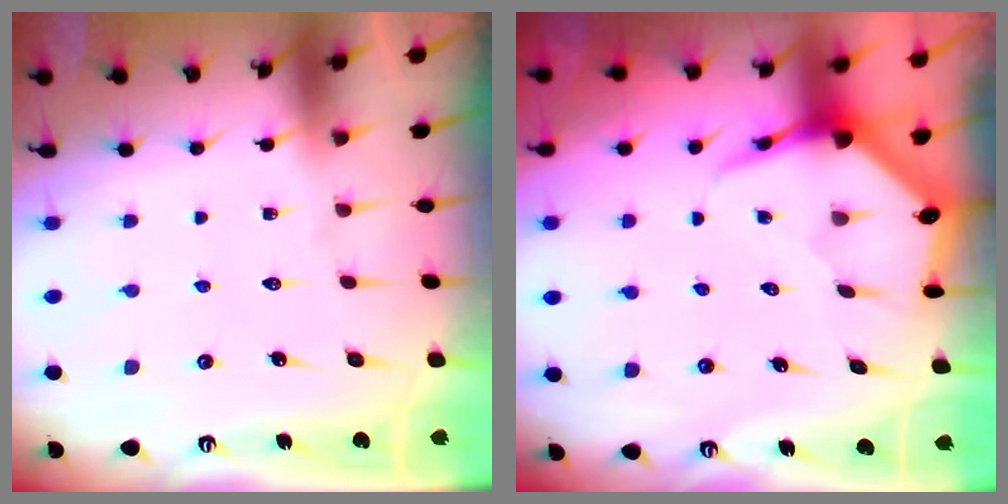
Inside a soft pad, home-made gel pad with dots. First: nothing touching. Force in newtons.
{"total": 4.8, "press": 4.8, "slide": 0.5}